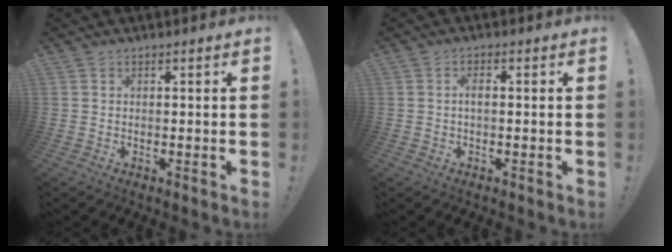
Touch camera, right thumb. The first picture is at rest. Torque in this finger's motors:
{"motor_torque": [-0.02, 0.10, 0.01, 0.06, 0.00]}